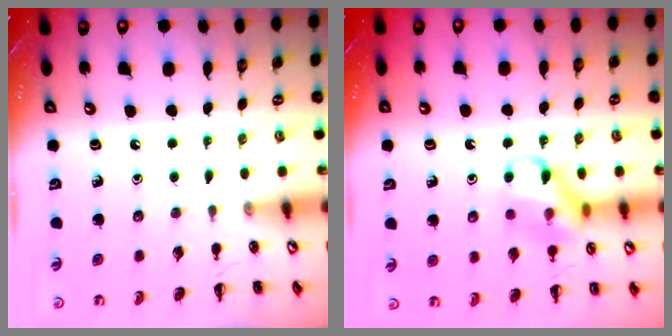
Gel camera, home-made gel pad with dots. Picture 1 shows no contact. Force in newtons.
{"total": 13.1, "press": 13.0, "slide": 1.7}